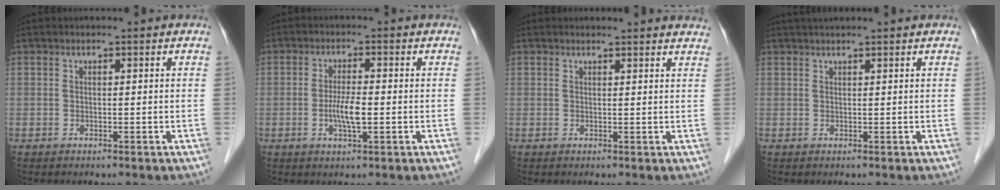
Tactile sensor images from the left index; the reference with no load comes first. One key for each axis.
{"total": 4.0, "fx": -0.9, "fy": 0.6, "fz": 3.9, "tx": -0.079, "ty": -0.005, "tz": -0.017}
{"total": 5.6, "fx": 5.5, "fy": 0.3, "fz": 1.0, "tx": -0.009, "ty": 0.000, "tz": 0.038}
{"total": 3.3, "fx": 3.0, "fy": -0.2, "fz": 1.5, "tx": -0.014, "ty": 0.031, "tz": 0.048}